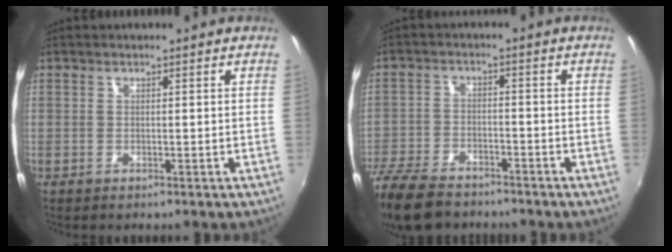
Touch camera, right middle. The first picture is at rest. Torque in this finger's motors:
{"motor_torque": [1.10, -1.04, 0.23, 0.15]}